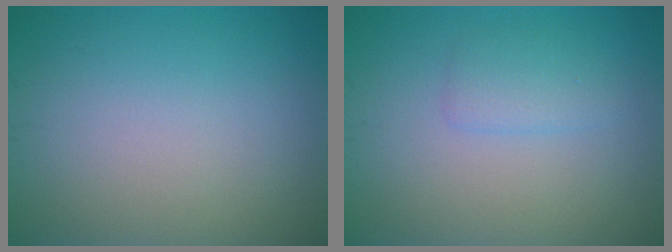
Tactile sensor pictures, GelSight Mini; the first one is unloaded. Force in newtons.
{"total": 1.7, "press": 1.7, "slide": 0.2}